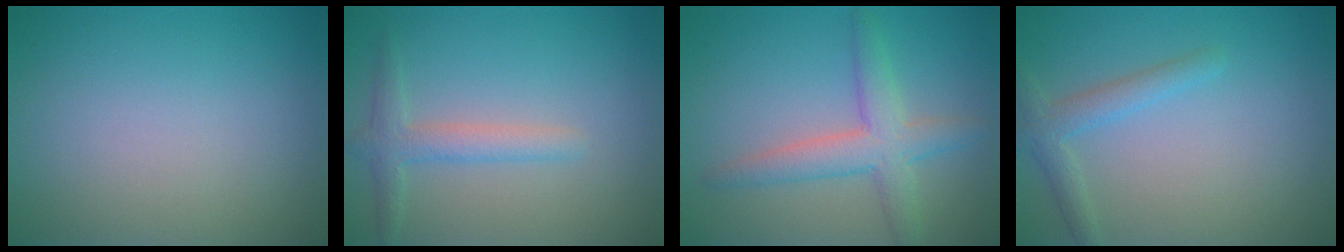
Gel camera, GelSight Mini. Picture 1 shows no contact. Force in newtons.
{"total": 2.4, "press": 2.4, "slide": 0.1}
{"total": 4.1, "press": 4.1, "slide": 0.2}
{"total": 2.2, "press": 2.2, "slide": 0.0}